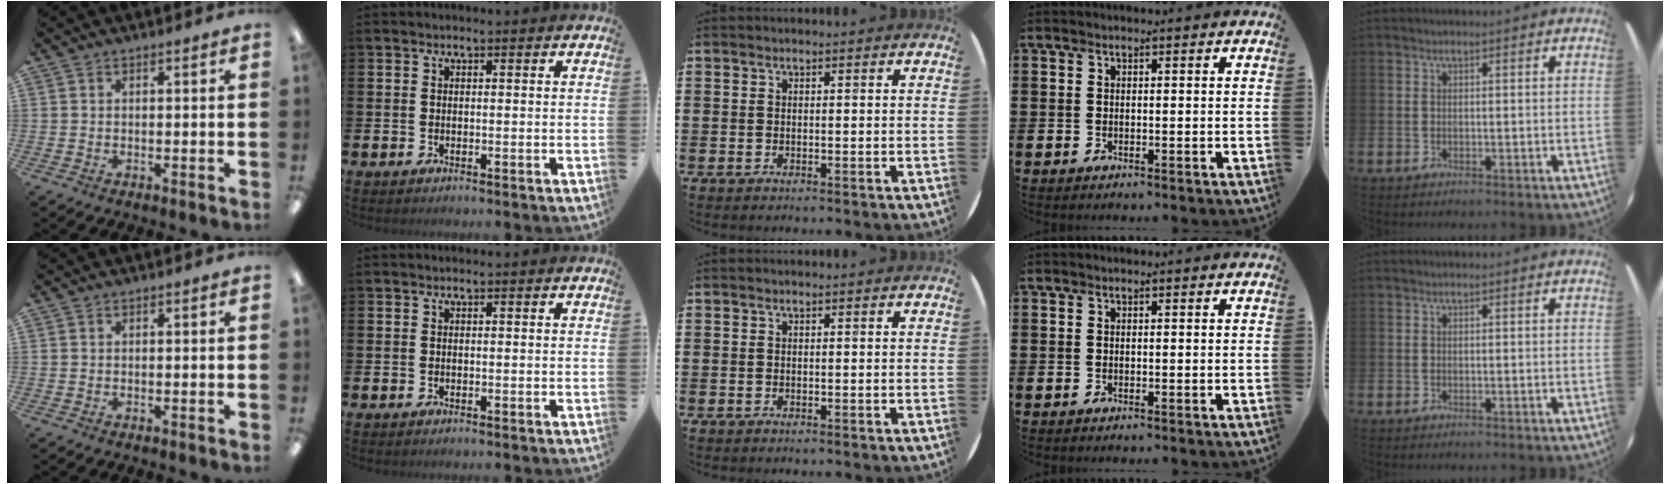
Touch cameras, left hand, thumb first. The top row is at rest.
{}